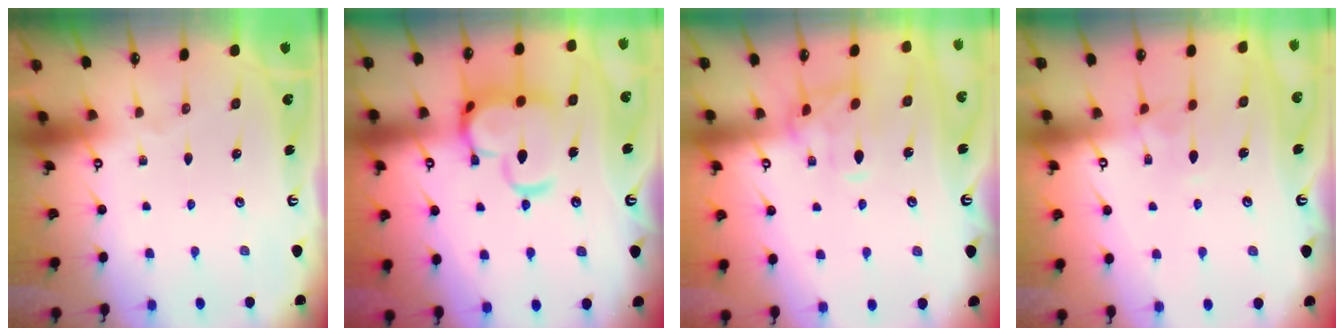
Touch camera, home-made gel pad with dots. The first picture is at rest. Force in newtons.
{"total": 8.3, "press": 8.1, "slide": 1.5}
{"total": 1.3, "press": 1.2, "slide": 0.4}
{"total": 1.5, "press": 1.4, "slide": 0.5}